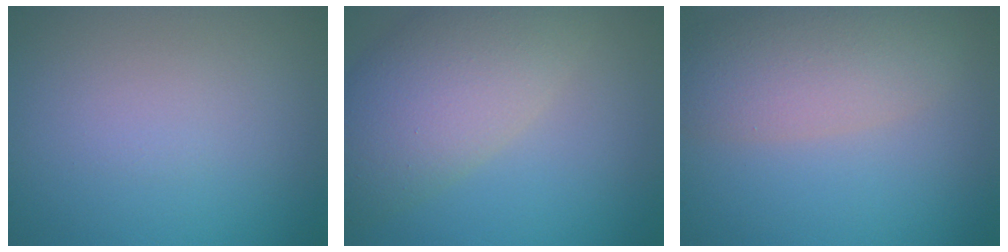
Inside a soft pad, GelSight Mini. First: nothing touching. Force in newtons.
{"total": 8.0, "press": 8.0, "slide": 0.6}
{"total": 5.3, "press": 5.3, "slide": 0.5}